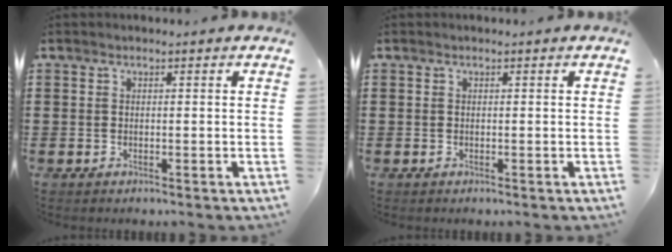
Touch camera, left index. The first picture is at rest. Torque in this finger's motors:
{"motor_torque": [0.00, 0.00, 0.00, -0.01]}